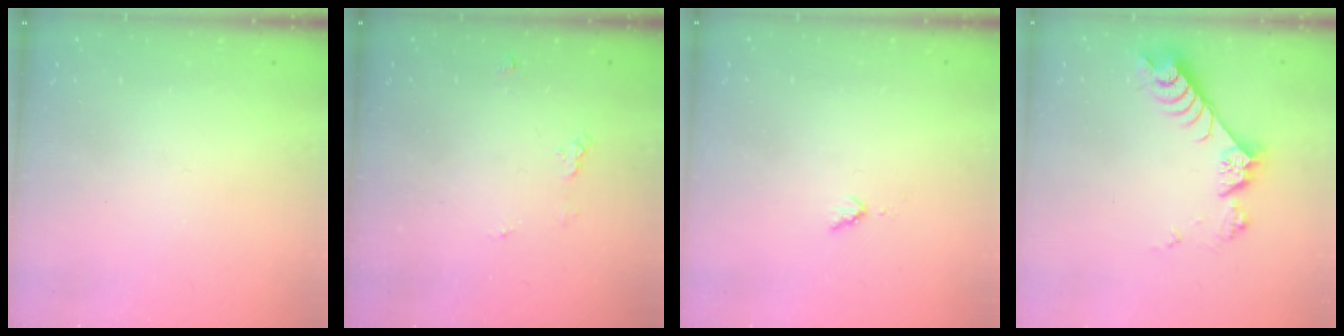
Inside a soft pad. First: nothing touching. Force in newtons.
{"total": 4.3, "press": 4.3, "slide": 0.4}
{"total": 2.8, "press": 2.8, "slide": 0.4}
{"total": 7.4, "press": 7.3, "slide": 1.1}